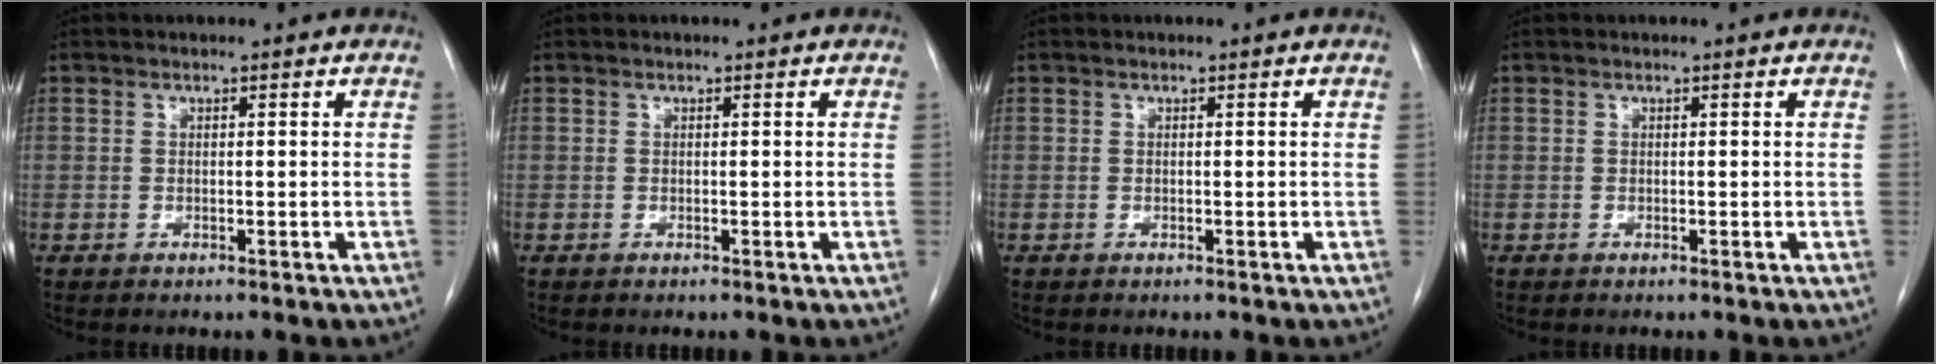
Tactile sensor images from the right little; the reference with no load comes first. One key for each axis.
{"total": 0.0}
{"total": 0.0}
{"total": 0.0}